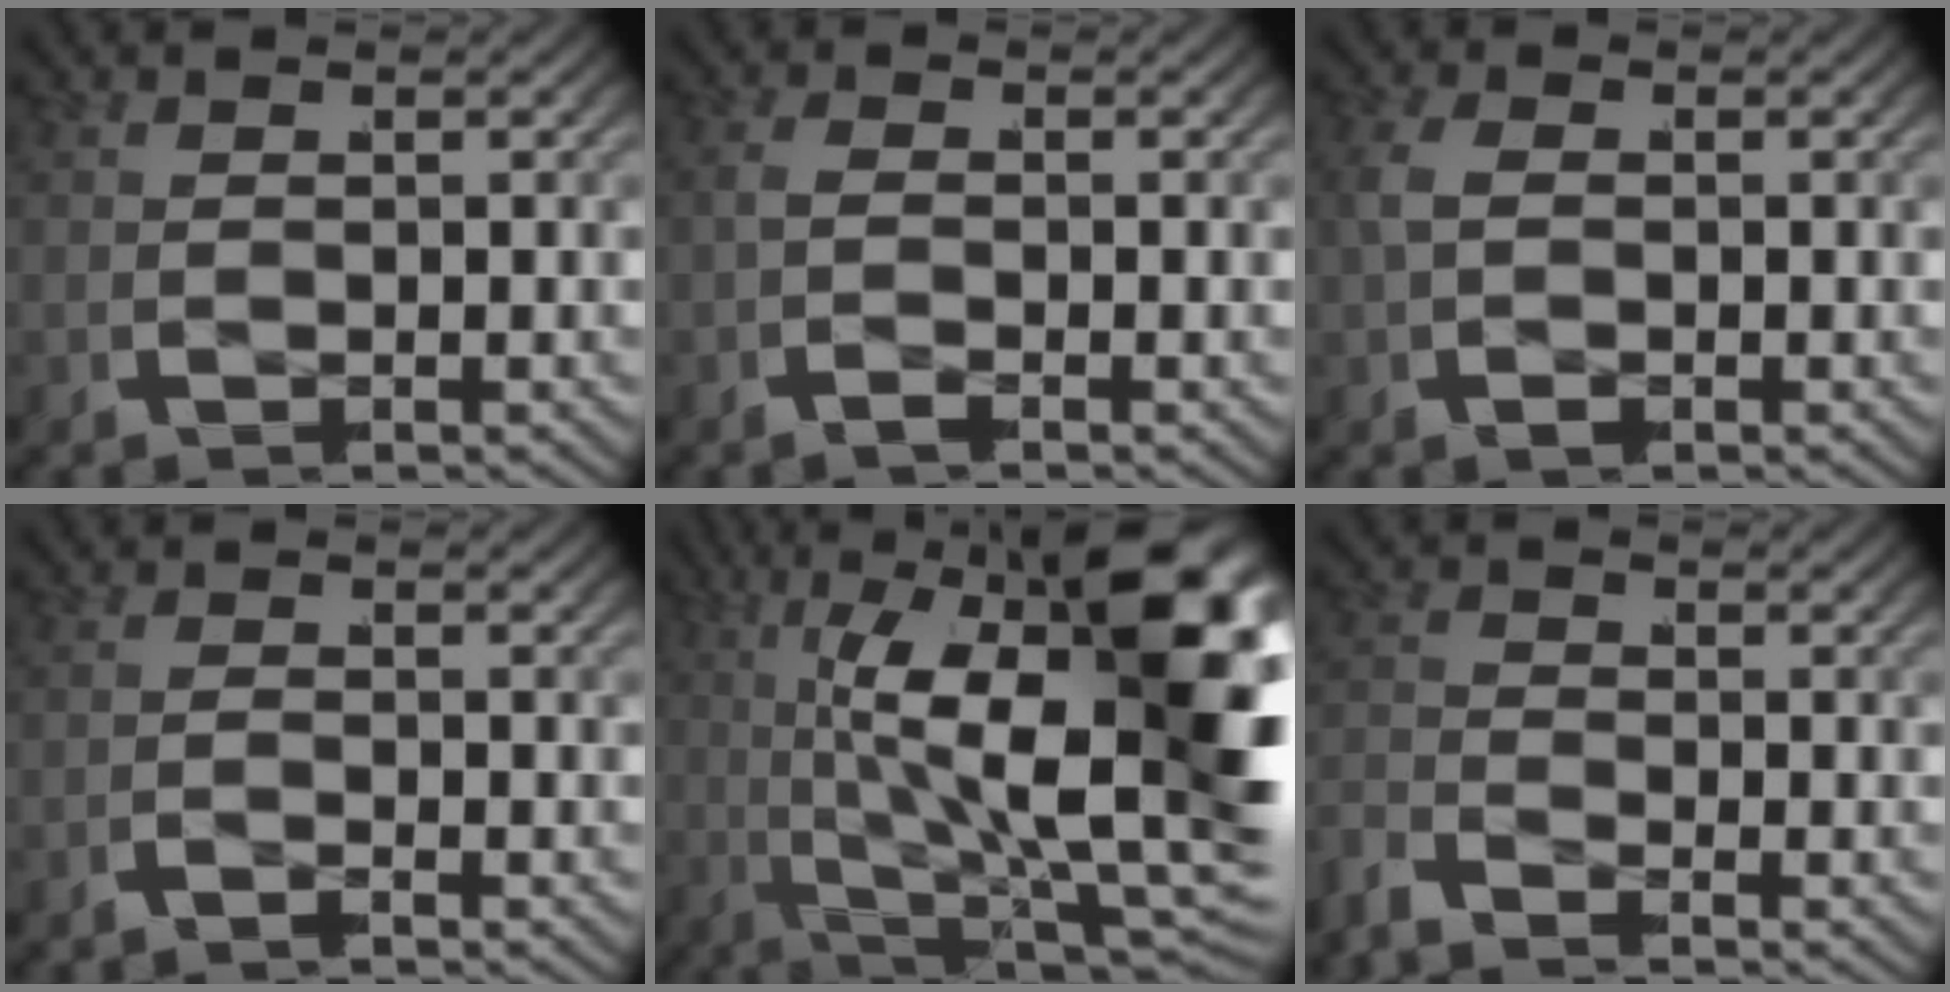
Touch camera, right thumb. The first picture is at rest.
{"total": 0.8, "force": [-0.6, 0.2, 0.6], "torque": [-0.019, 0.002, -0.016]}
{"total": 2.3, "force": [0.0, 1.6, 1.6], "torque": [-0.045, -0.001, 0.001]}
{"total": 1.1, "force": [-1.0, -0.5, -0.2], "torque": [0.004, 0.007, -0.030]}
{"total": 23.4, "force": [1.5, 11.1, 20.6], "torque": [-0.312, -0.043, 0.038]}
{"total": 2.2, "force": [-2.2, 0.1, 0.3], "torque": [-0.006, -0.002, -0.052]}